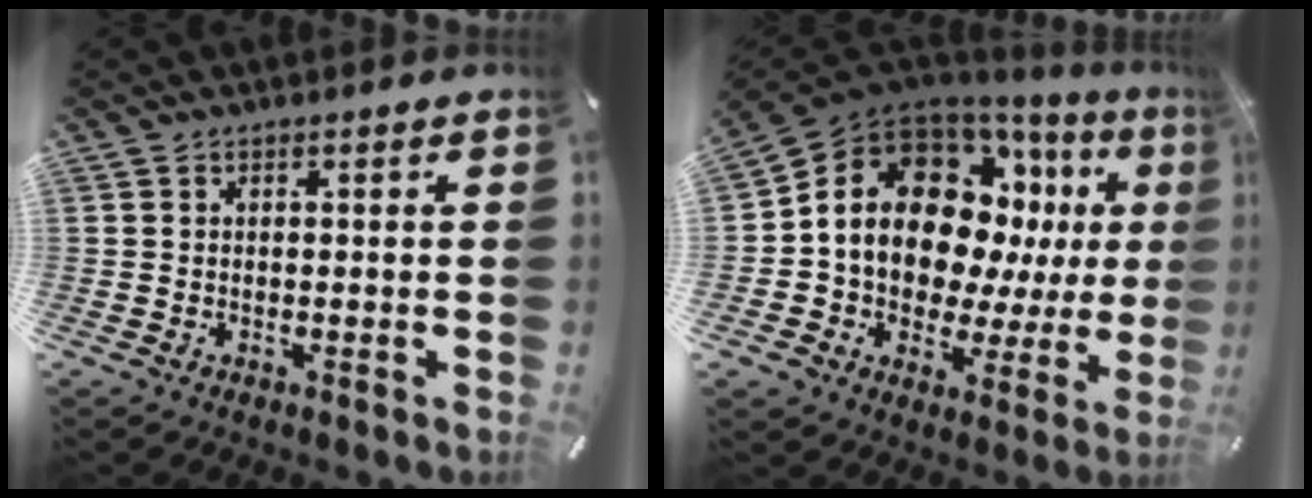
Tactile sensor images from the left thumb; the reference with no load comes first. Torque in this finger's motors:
{"motor_torque": [1.86, 3.15, 1.96, -0.81, 0.29]}